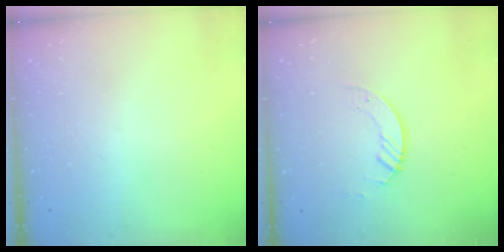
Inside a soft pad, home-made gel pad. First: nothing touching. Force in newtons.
{"total": 2.9, "press": 2.9, "slide": 0.3}